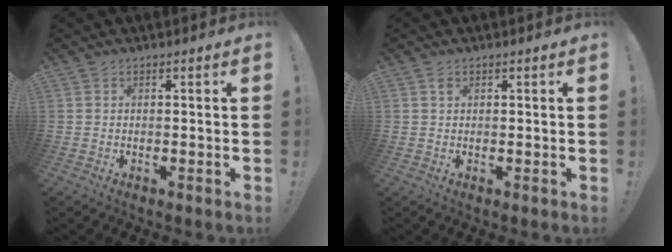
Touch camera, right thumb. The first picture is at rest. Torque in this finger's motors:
{"motor_torque": [-0.07, 0.20, 0.12, -0.02, 0.00]}